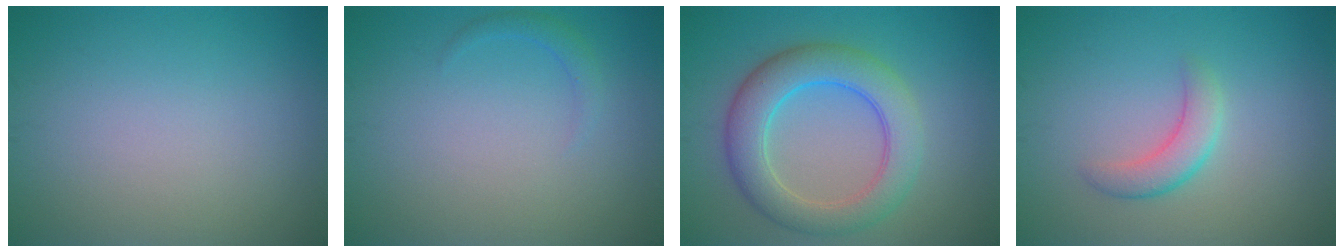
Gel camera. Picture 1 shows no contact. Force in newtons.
{"total": 1.1, "press": 1.1, "slide": 0.1}
{"total": 6.3, "press": 6.3, "slide": 0.1}
{"total": 2.6, "press": 2.6, "slide": 0.1}